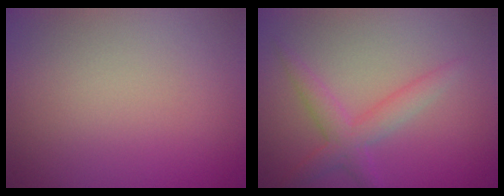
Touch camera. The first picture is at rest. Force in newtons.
{"total": 2.8, "press": 2.8, "slide": 0.1}